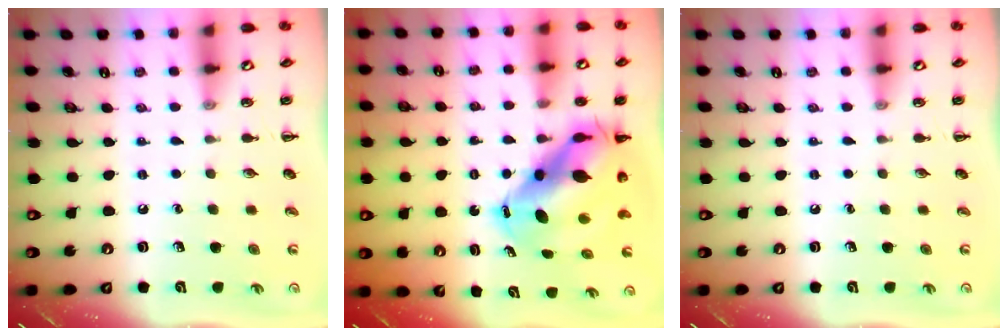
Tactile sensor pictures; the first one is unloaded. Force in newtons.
{"total": 12.6, "press": 12.0, "slide": 3.6}
{"total": 0.0}